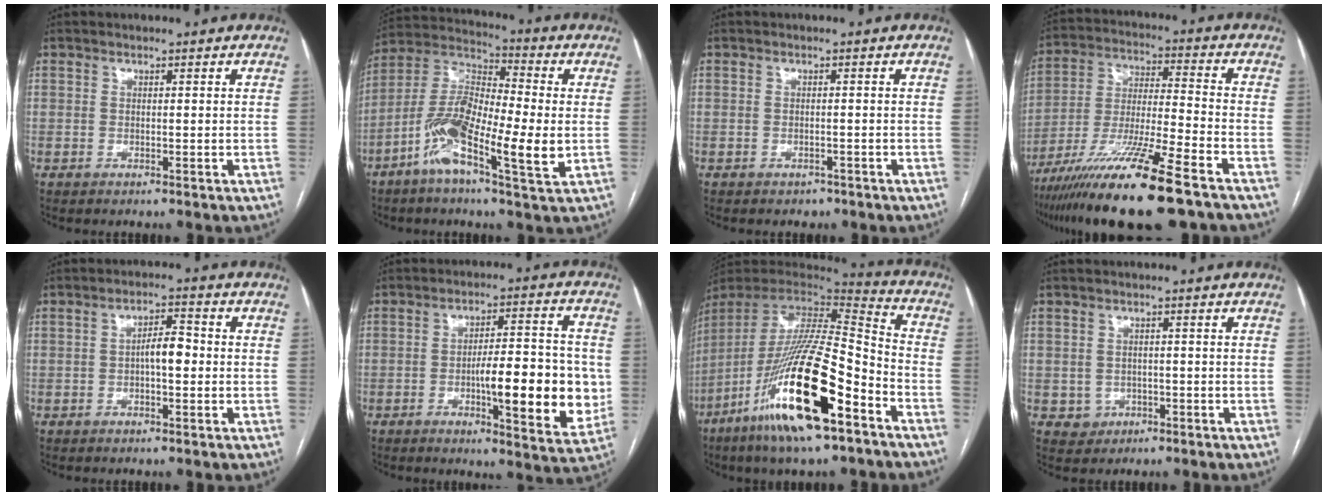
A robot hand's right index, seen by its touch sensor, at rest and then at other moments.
{"total": 14.7, "force": [-4.0, 3.2, 13.7], "torque": [-0.272, 0.004, -0.082]}
{"total": 1.5, "force": [-1.1, 0.9, 0.2], "torque": [-0.010, 0.001, -0.014]}
{"total": 18.7, "force": [-12.7, 0.6, 13.7], "torque": [-0.250, -0.044, -0.229]}
{"total": 4.2, "force": [-0.4, 1.4, 3.9], "torque": [-0.062, 0.014, -0.008]}
{"total": 14.8, "force": [-2.5, 3.3, 14.1], "torque": [-0.199, 0.006, -0.033]}
{"total": 25.5, "force": [-13.0, 4.1, 21.5], "torque": [-0.414, -0.053, -0.237]}
{"total": 3.0, "force": [-0.9, 2.8, 0.3], "torque": [0.005, 0.010, -0.007]}